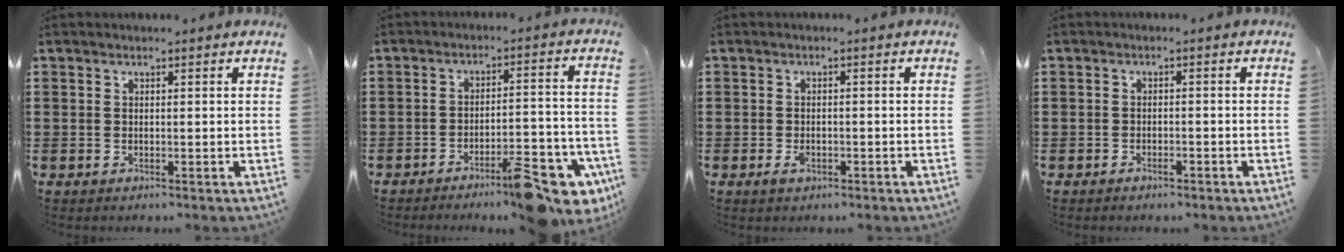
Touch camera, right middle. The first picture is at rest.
{"total": 9.0, "force": [-6.9, 1.7, 5.5], "torque": [-0.081, 0.015, -0.124]}
{"total": 1.7, "force": [-0.7, 0.9, 1.2], "torque": [-0.031, -0.005, -0.015]}
{"total": 1.1, "force": [-1.0, 0.4, 0.3], "torque": [-0.008, 0.000, -0.021]}